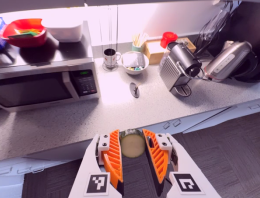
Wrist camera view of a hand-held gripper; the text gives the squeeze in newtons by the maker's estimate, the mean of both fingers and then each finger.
{"total": 10.9, "left": 10.6, "right": 11.3}